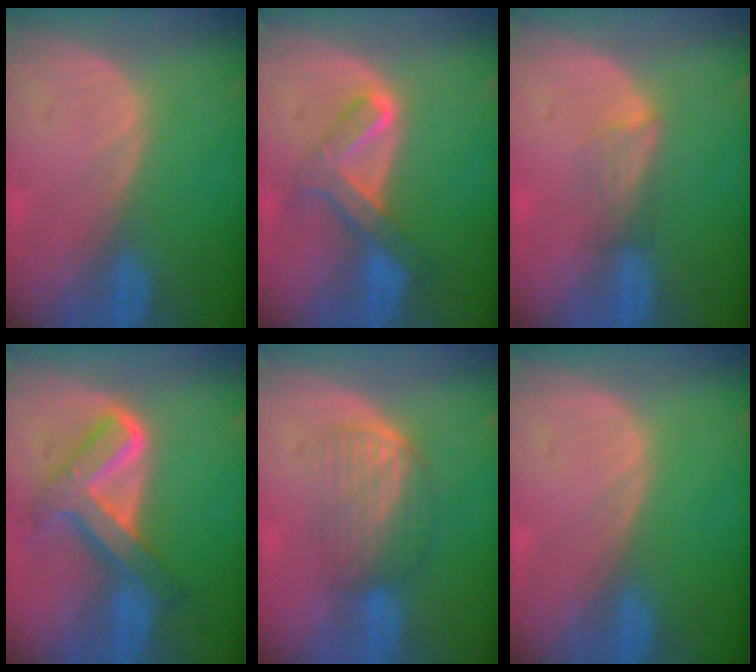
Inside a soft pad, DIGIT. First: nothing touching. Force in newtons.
{"total": 6.4, "press": 6.0, "slide": 2.1}
{"total": 2.8, "press": 2.5, "slide": 1.4}
{"total": 8.3, "press": 8.3, "slide": 0.6}
{"total": 5.8, "press": 5.5, "slide": 2.0}
{"total": 0.0}